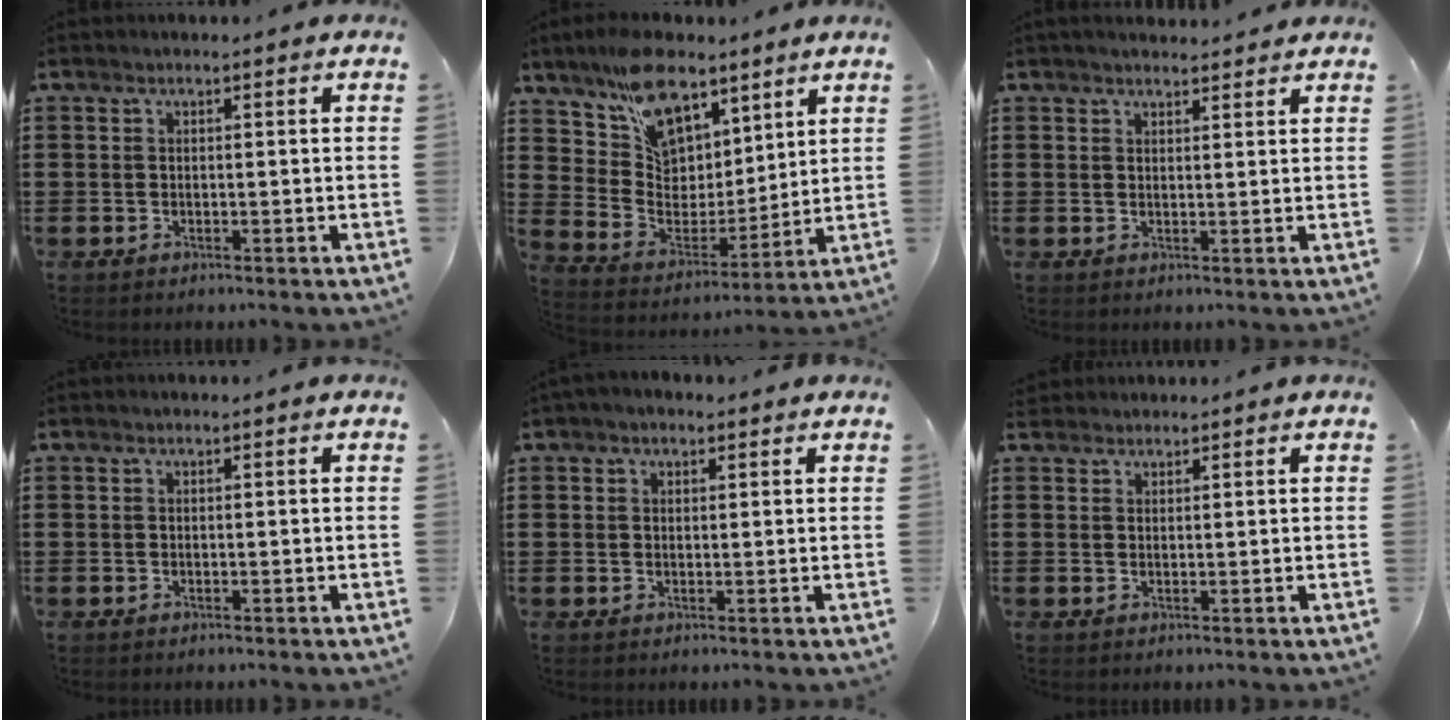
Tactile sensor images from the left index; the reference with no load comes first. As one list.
[{"total": 12.1, "force": [9.0, 6.5, 4.8], "torque": [-0.117, -0.044, 0.171]}, {"total": 1.8, "force": [1.7, 0.3, 0.2], "torque": [-0.008, 0.003, 0.033]}, {"total": 0.0}, {"total": 1.6, "force": [1.2, 1.0, 0.5], "torque": [-0.013, 0.007, 0.023]}, {"total": 1.6, "force": [1.3, 0.9, -0.1], "torque": [-0.003, 0.006, 0.026]}]